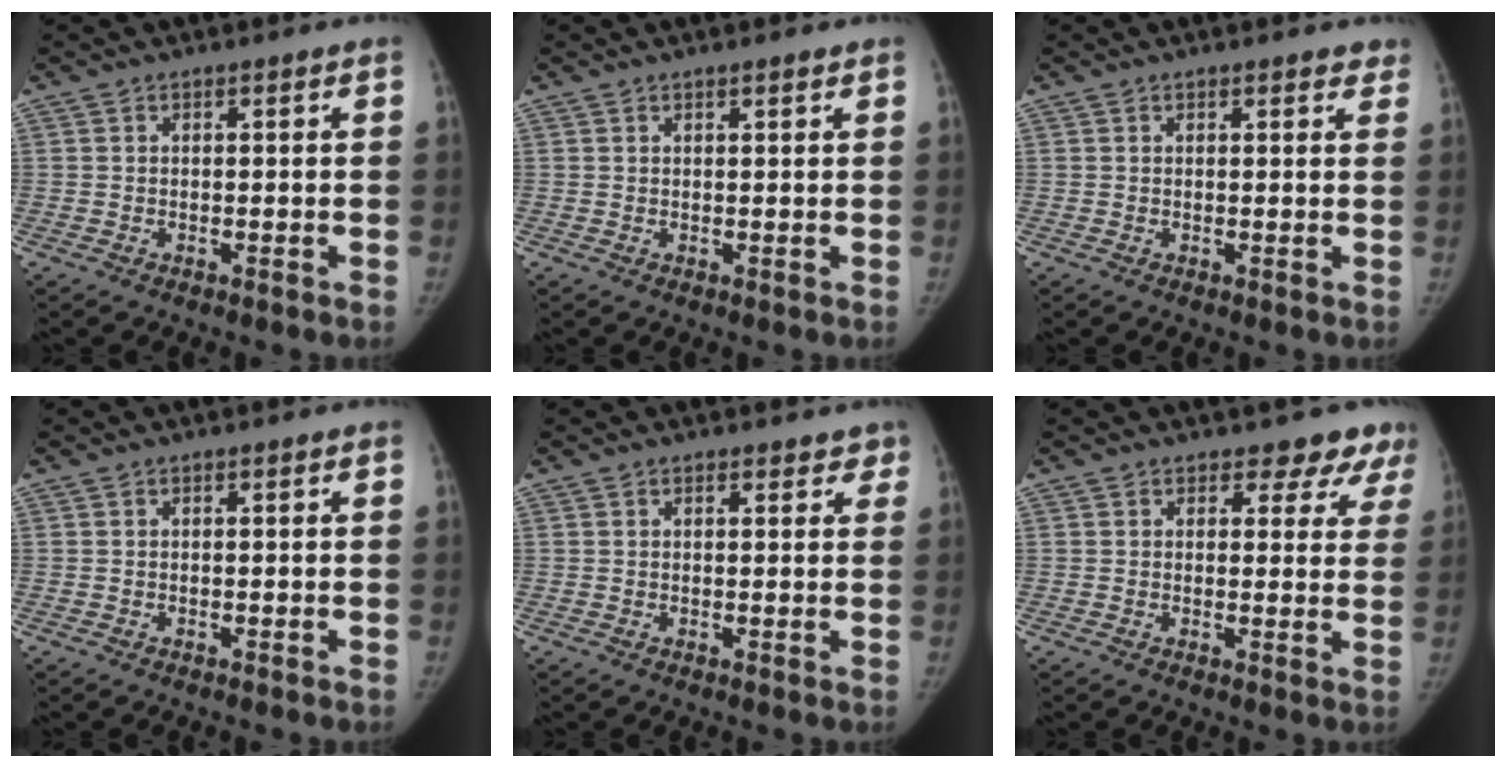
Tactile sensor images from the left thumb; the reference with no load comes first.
{"total": 0.8, "force": [0.6, 0.2, 0.5], "torque": [-0.007, -0.003, 0.010]}
{"total": 2.0, "force": [1.6, 1.0, 0.7], "torque": [0.014, -0.003, 0.008]}
{"total": 0.0}
{"total": 2.9, "force": [2.1, 1.4, 1.3], "torque": [0.014, -0.004, 0.020]}
{"total": 6.4, "force": [5.3, 3.5, 1.0], "torque": [0.034, -0.024, 0.039]}